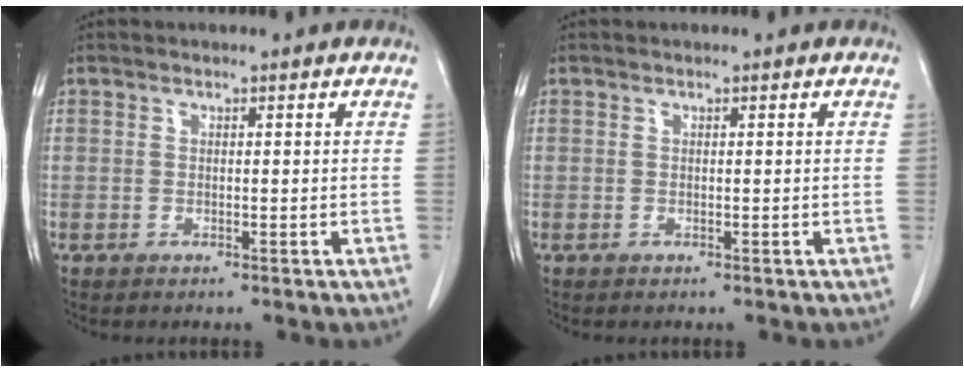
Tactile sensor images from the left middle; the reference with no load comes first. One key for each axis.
{"total": 0.0}